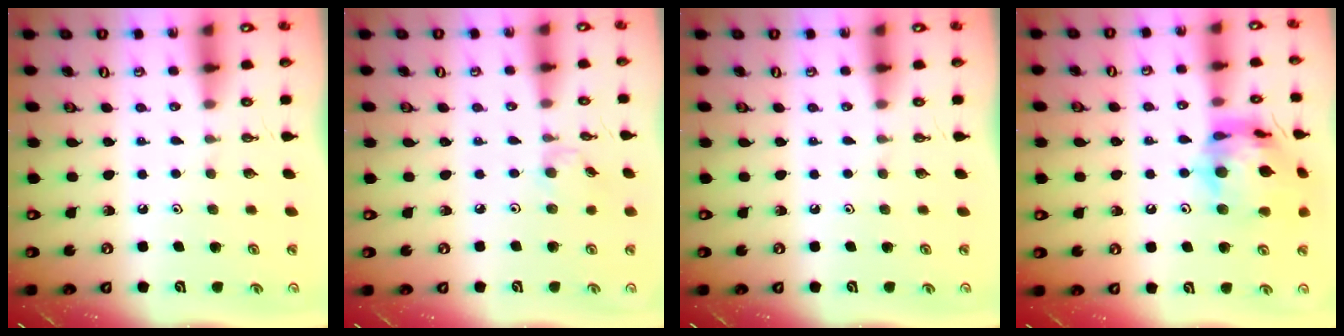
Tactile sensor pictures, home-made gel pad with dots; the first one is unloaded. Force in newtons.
{"total": 1.9, "press": 1.9, "slide": 0.4}
{"total": 0.0}
{"total": 19.4, "press": 19.3, "slide": 2.0}